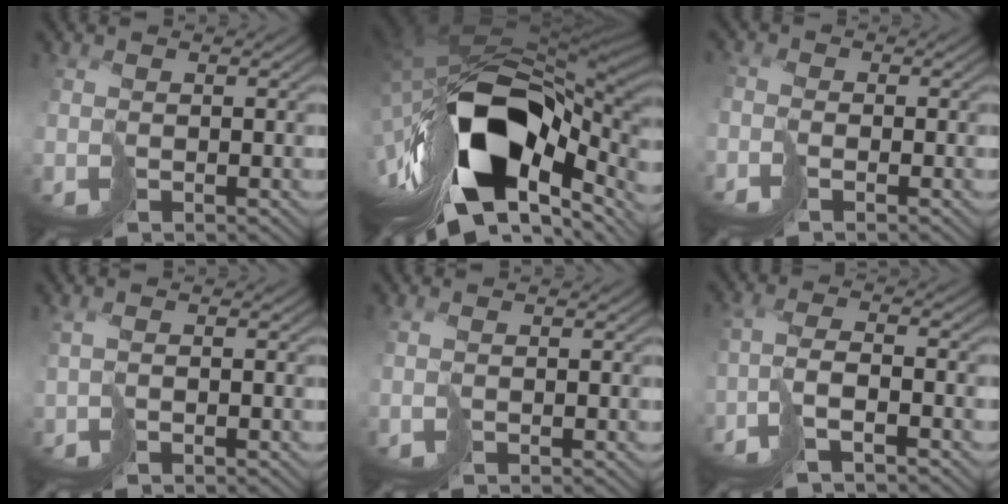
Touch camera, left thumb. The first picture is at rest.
{"total": 18.9, "force": [-5.4, 10.1, 15.1], "torque": [-0.289, -0.015, -0.078]}
{"total": 1.9, "force": [-1.8, 0.2, 0.4], "torque": [0.007, 0.010, -0.038]}
{"total": 1.2, "force": [-0.3, 0.1, 1.2], "torque": [-0.027, 0.002, -0.003]}
{"total": 0.9, "force": [-0.1, -0.1, 0.8], "torque": [-0.019, 0.003, 0.001]}
{"total": 4.1, "force": [-2.8, 0.0, 2.9], "torque": [-0.053, 0.014, -0.059]}